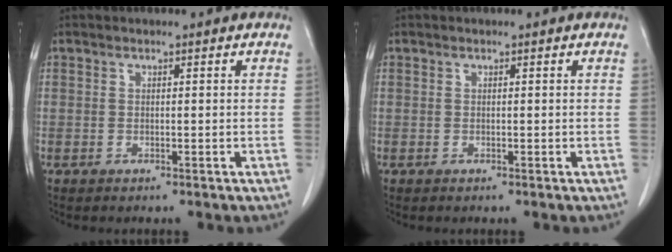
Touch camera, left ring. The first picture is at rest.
{"total": 0.0}